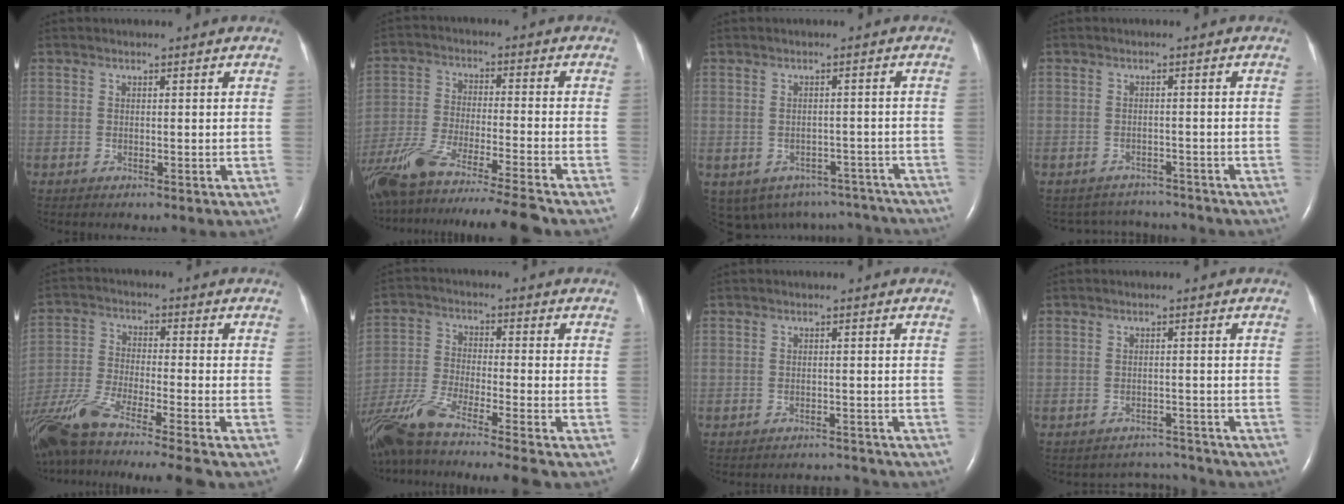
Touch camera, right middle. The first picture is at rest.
{"total": 20.3, "force": [-17.7, -1.4, 9.9], "torque": [-0.182, -0.054, -0.297]}
{"total": 13.3, "force": [-10.3, 7.7, 3.2], "torque": [-0.067, 0.022, -0.105]}
{"total": 5.4, "force": [-5.2, 1.3, -0.7], "torque": [0.006, 0.016, -0.067]}
{"total": 18.9, "force": [-15.8, -0.7, 10.4], "torque": [-0.226, -0.047, -0.279]}
{"total": 18.1, "force": [-15.0, -0.8, 10.0], "torque": [-0.219, -0.040, -0.268]}
{"total": 3.6, "force": [-3.5, 0.0, -0.7], "torque": [0.007, -0.001, -0.049]}
{"total": 4.1, "force": [-3.8, 0.5, -1.5], "torque": [0.016, 0.014, -0.051]}